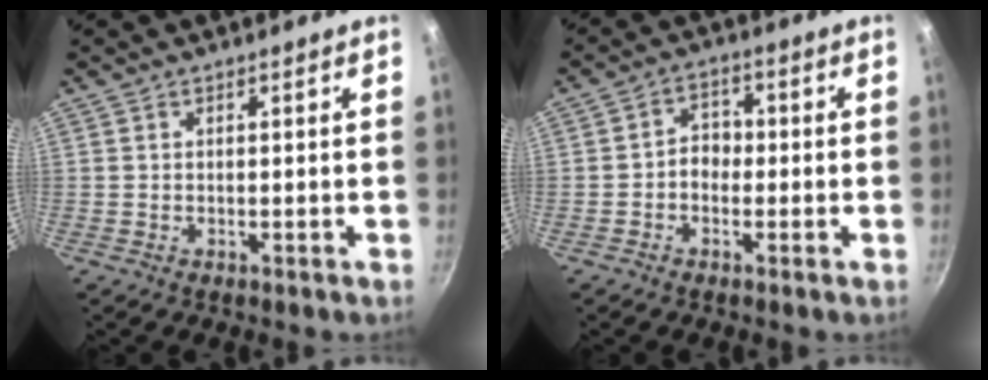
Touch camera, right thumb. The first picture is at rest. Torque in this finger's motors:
{"motor_torque": [-0.01, 0.02, 0.56, -0.01, 0.03]}